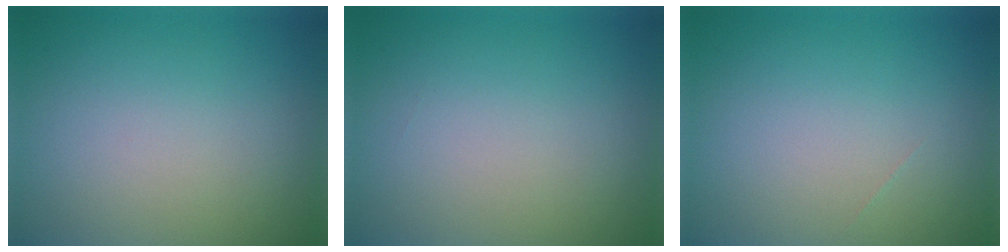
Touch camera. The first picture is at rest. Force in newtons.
{"total": 0.0}
{"total": 0.0}